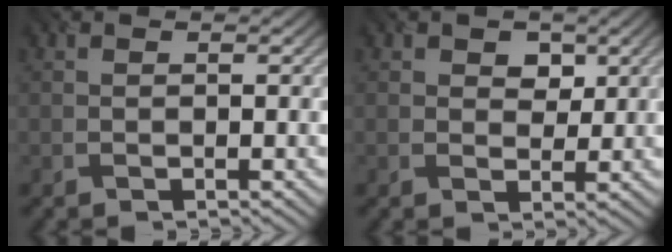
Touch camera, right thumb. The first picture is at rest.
{"total": 2.8, "force": [1.2, 2.0, 1.6], "torque": [-0.024, -0.006, 0.016]}